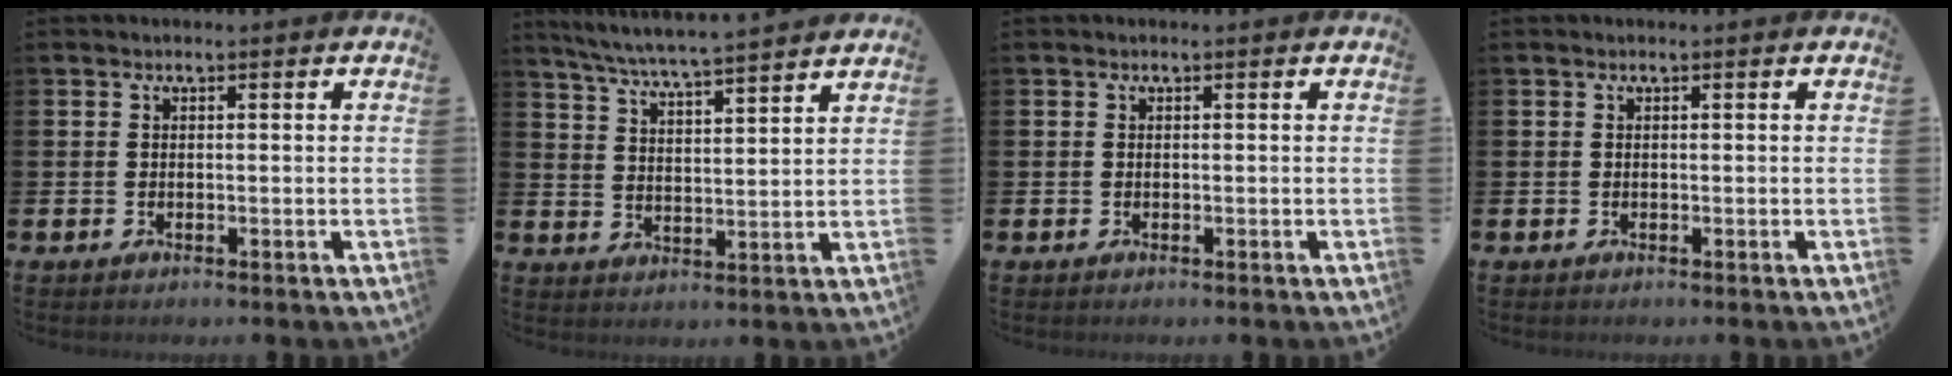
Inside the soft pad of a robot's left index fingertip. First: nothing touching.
{"total": 6.4, "force": [6.2, -0.4, 1.7], "torque": [-0.056, -0.041, 0.108]}
{"total": 0.0}
{"total": 0.0}